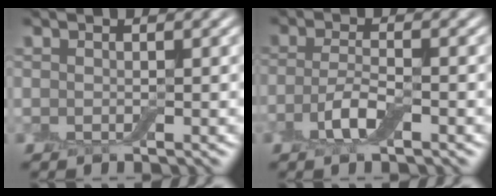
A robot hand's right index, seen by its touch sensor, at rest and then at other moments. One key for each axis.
{"total": 3.1, "fx": -1.4, "fy": 1.0, "fz": 2.6, "tx": -0.058, "ty": 0.001, "tz": -0.033}